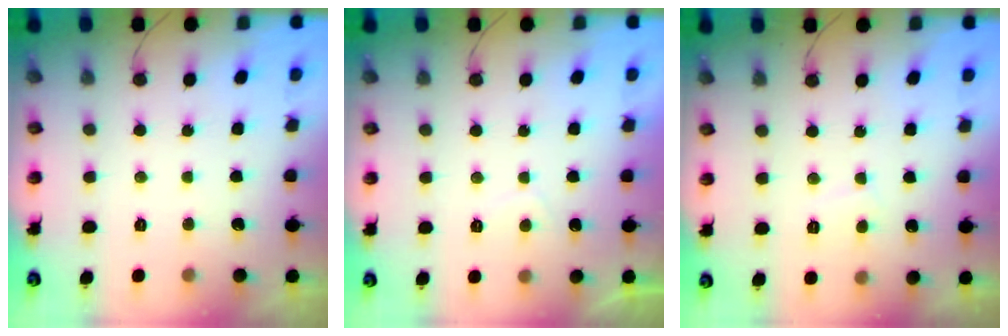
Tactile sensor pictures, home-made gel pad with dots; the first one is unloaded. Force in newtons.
{"total": 1.5, "press": 1.3, "slide": 0.7}
{"total": 2.9, "press": 2.9, "slide": 0.3}